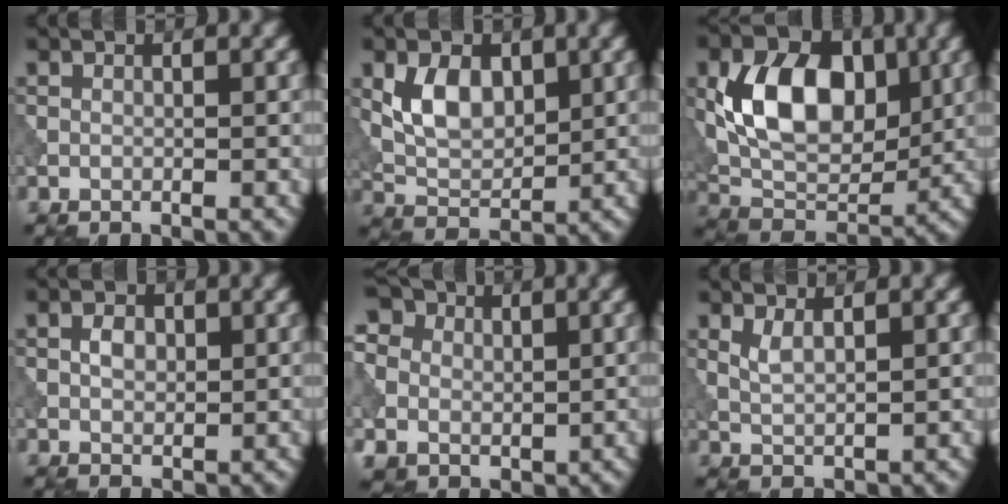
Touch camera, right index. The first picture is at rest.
{"total": 4.8, "force": [1.3, 3.1, 3.4], "torque": [-0.066, -0.004, 0.024]}
{"total": 9.5, "force": [1.6, 6.3, 7.0], "torque": [-0.127, -0.001, 0.026]}
{"total": 1.9, "force": [0.2, 1.4, 1.3], "torque": [-0.023, 0.003, 0.002]}
{"total": 11.7, "force": [3.2, 9.7, 5.7], "torque": [-0.119, 0.021, 0.028]}
{"total": 1.8, "force": [1.0, 0.6, 1.4], "torque": [-0.034, -0.002, 0.025]}